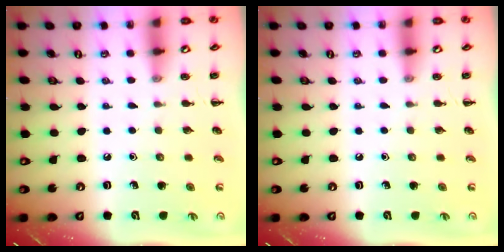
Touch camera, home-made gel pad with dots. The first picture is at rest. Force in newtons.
{"total": 0.0}